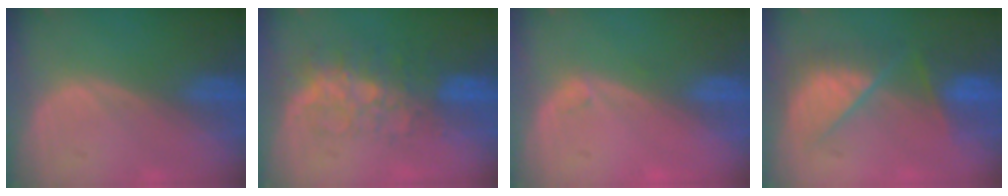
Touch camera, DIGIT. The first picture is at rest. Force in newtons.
{"total": 8.2, "press": 7.0, "slide": 4.1}
{"total": 0.6, "press": 0.6, "slide": 0.2}
{"total": 7.2, "press": 7.2, "slide": 0.5}